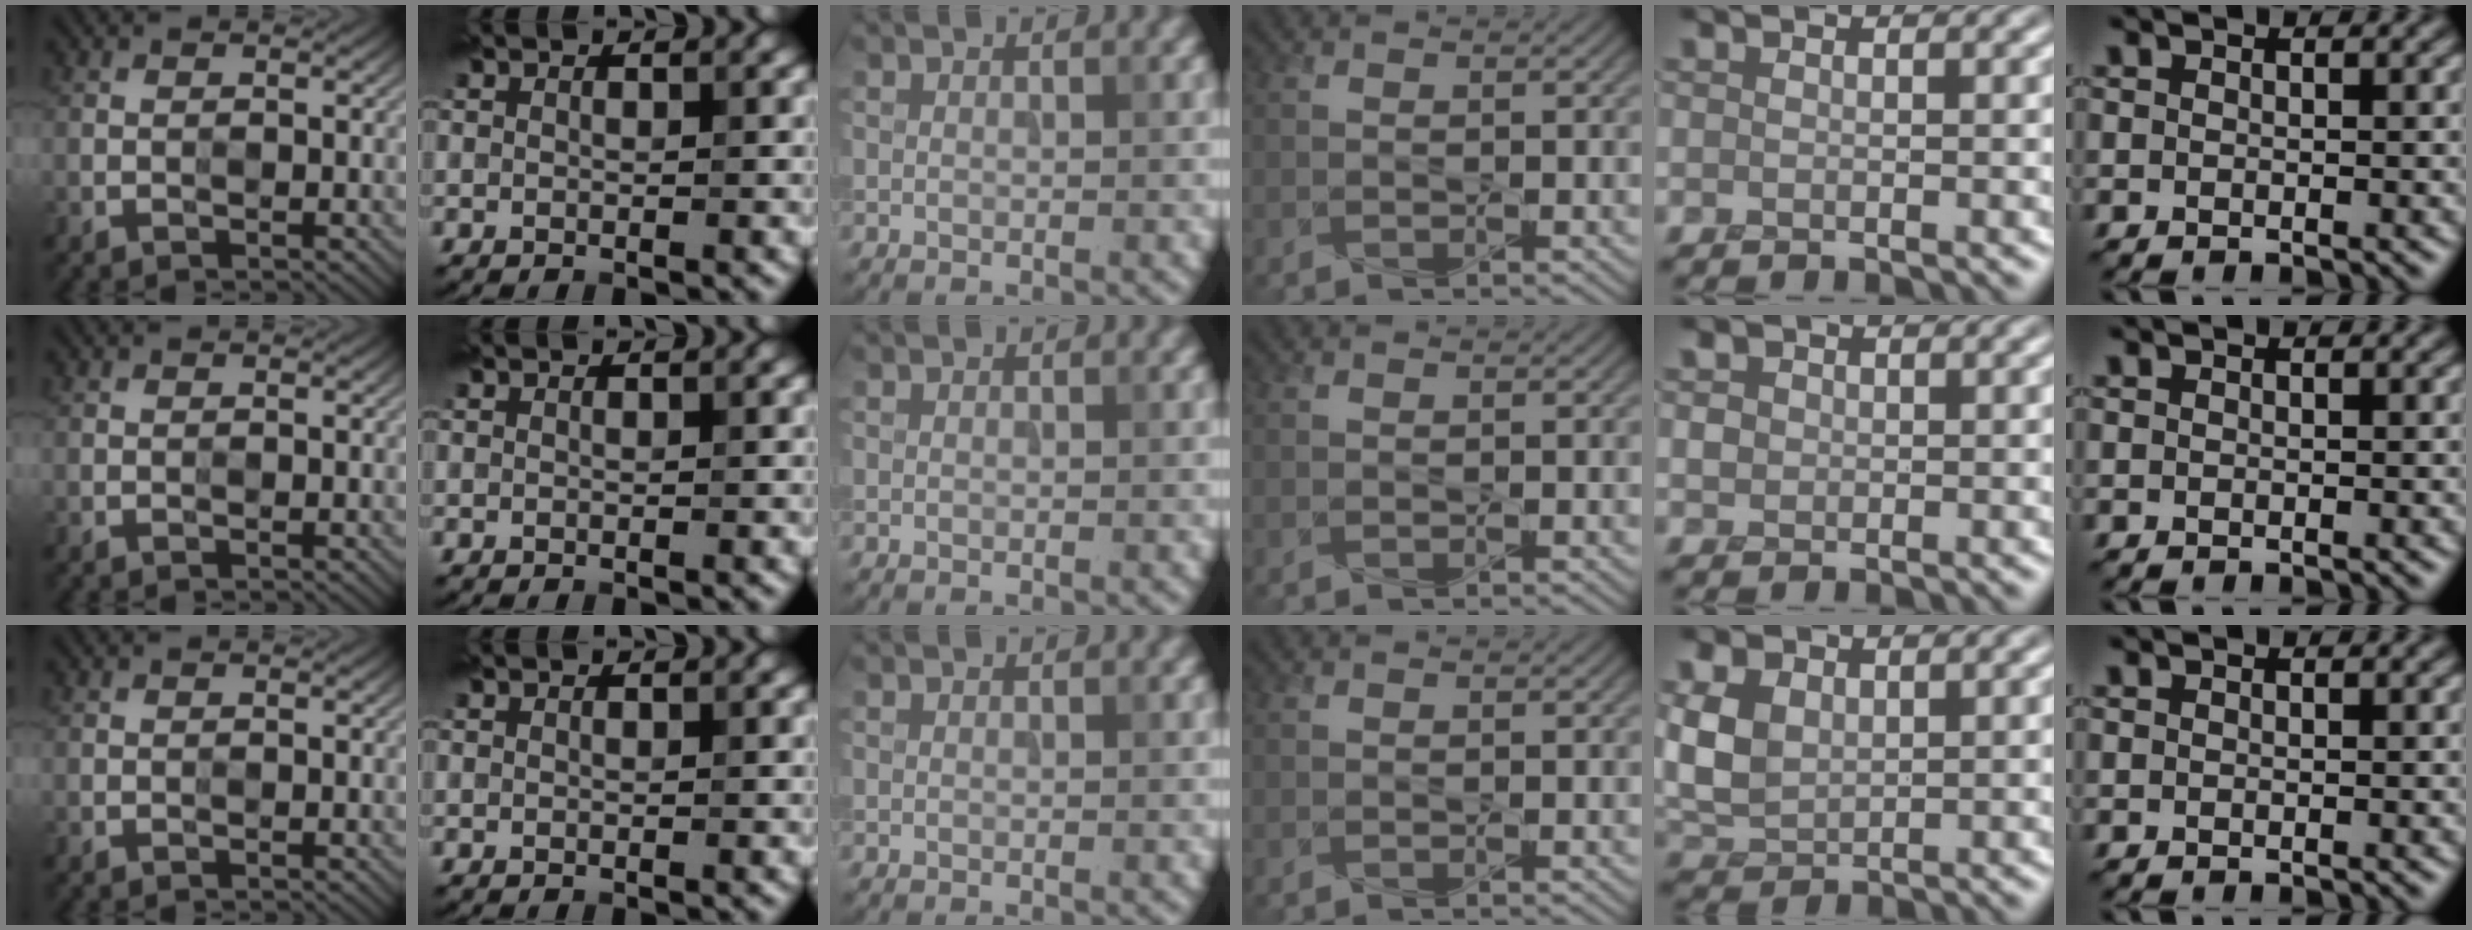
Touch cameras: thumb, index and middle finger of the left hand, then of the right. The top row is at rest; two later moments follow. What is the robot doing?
{"motion": "press", "object": "toy piano key"}